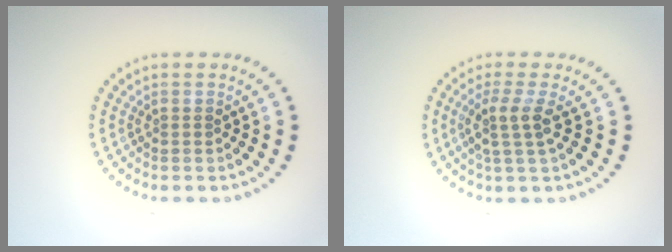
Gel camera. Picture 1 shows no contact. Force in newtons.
{"total": 2.6, "press": 2.0, "slide": 1.7}